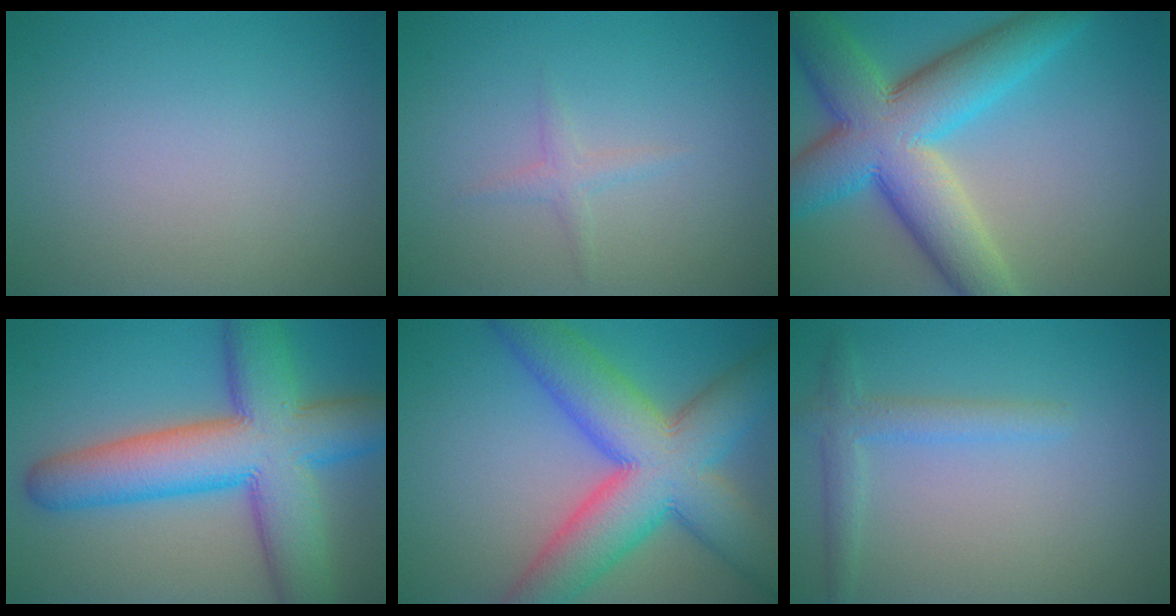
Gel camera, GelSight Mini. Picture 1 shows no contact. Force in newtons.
{"total": 1.1, "press": 1.1, "slide": 0.0}
{"total": 11.5, "press": 11.5, "slide": 0.4}
{"total": 12.2, "press": 12.2, "slide": 0.4}
{"total": 11.9, "press": 11.9, "slide": 0.6}
{"total": 2.4, "press": 2.4, "slide": 0.0}